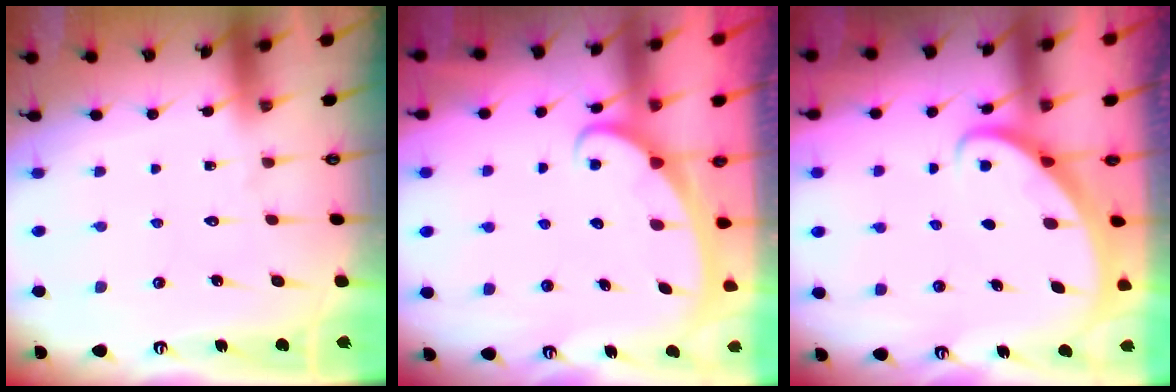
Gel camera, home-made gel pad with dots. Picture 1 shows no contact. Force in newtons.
{"total": 2.6, "press": 2.6, "slide": 0.4}
{"total": 2.6, "press": 2.6, "slide": 0.3}